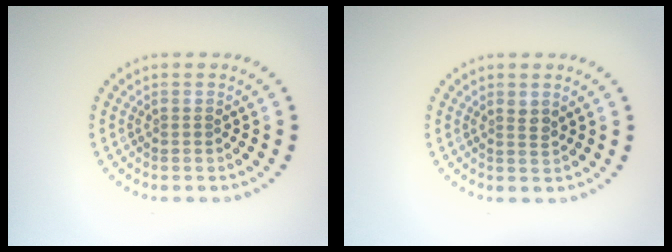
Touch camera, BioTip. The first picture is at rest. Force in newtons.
{"total": 1.0, "press": 0.8, "slide": 0.6}